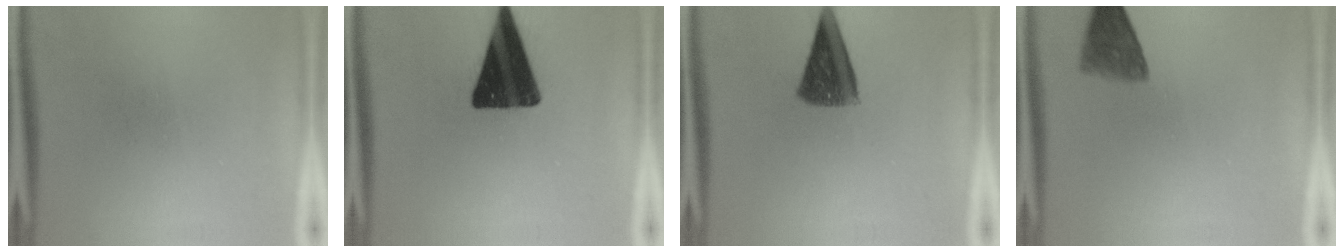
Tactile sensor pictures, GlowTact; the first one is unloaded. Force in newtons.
{"total": 18.0}
{"total": 9.2}
{"total": 5.4}